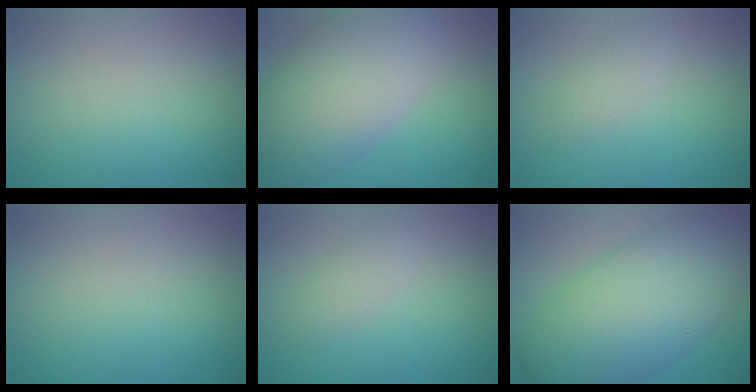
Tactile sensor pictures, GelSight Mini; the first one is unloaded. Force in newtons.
{"total": 10.2, "press": 10.2, "slide": 0.6}
{"total": 1.4, "press": 1.4, "slide": 0.1}
{"total": 0.0}
{"total": 1.4, "press": 1.4, "slide": 0.1}
{"total": 10.1, "press": 10.1, "slide": 0.5}